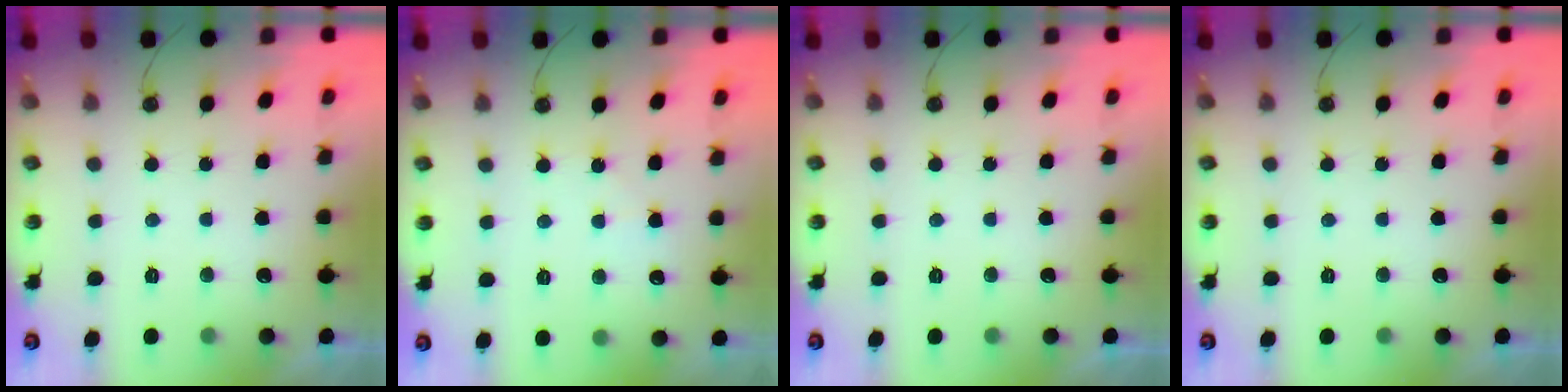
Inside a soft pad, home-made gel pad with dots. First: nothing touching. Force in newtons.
{"total": 3.7, "press": 3.6, "slide": 0.5}
{"total": 0.0}
{"total": 0.0}